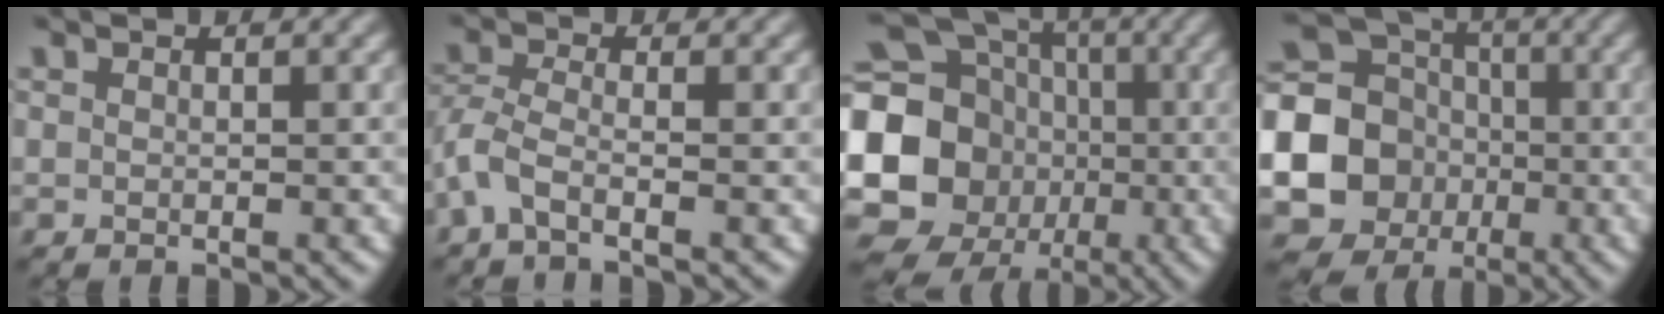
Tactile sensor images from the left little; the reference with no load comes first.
{"total": 2.9, "force": [-1.8, 0.6, 2.1], "torque": [-0.054, -0.009, -0.053]}
{"total": 17.0, "force": [-1.7, 15.4, 7.0], "torque": [-0.172, -0.003, -0.058]}
{"total": 17.0, "force": [-3.5, 15.9, 4.8], "torque": [-0.129, -0.015, -0.094]}